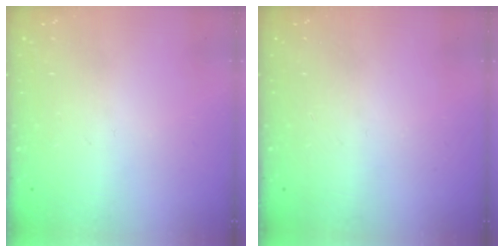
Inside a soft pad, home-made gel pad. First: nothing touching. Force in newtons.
{"total": 0.0}